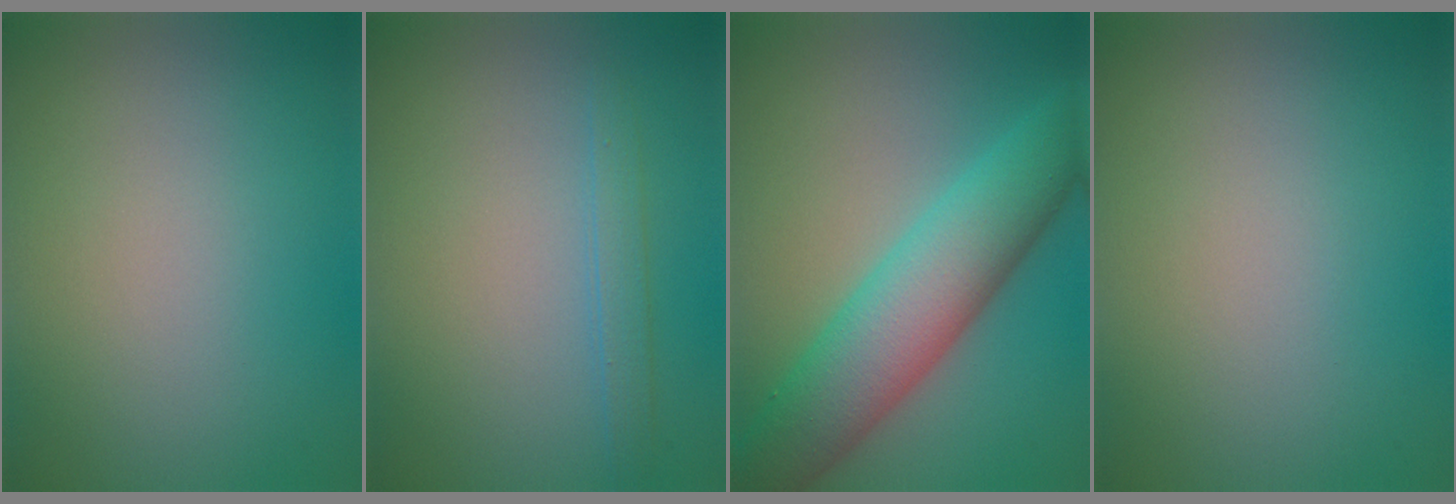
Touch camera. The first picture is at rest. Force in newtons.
{"total": 1.5, "press": 1.5, "slide": 0.2}
{"total": 9.0, "press": 9.0, "slide": 0.2}
{"total": 0.0}